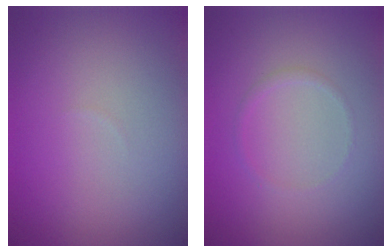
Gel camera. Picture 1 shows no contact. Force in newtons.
{"total": 0.7, "press": 0.7, "slide": 0.0}